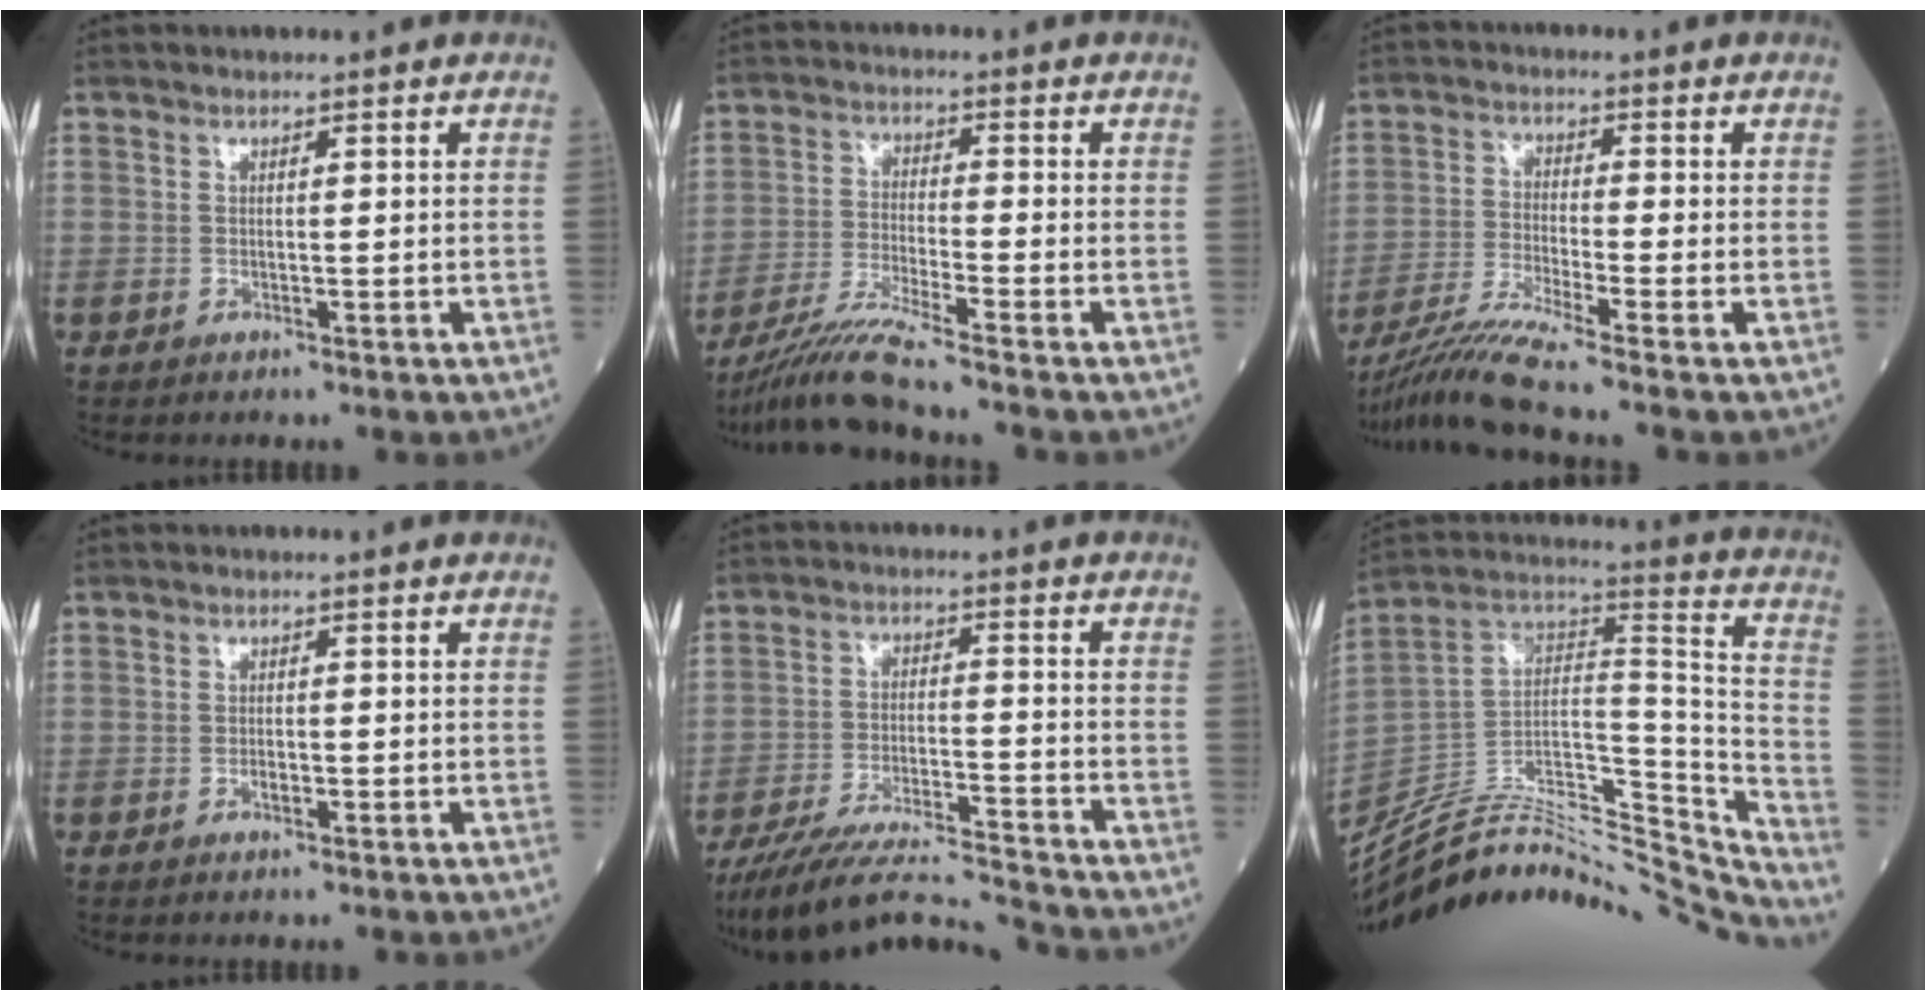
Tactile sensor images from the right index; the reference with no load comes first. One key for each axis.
{"total": 7.4, "fx": -6.4, "fy": -1.9, "fz": 3.3, "tx": -0.070, "ty": -0.028, "tz": -0.125}
{"total": 7.8, "fx": -6.5, "fy": -2.2, "fz": 3.7, "tx": -0.077, "ty": -0.028, "tz": -0.125}
{"total": 1.2, "fx": -0.5, "fy": 0.4, "fz": 1.0, "tx": -0.020, "ty": 0.000, "tz": -0.008}
{"total": 13.7, "fx": -12.9, "fy": -0.7, "fz": 4.6, "tx": -0.076, "ty": -0.003, "tz": -0.221}
{"total": 34.2, "fx": -31.5, "fy": 5.4, "fz": 12.1, "tx": -0.157, "ty": 0.000, "tz": -0.463}